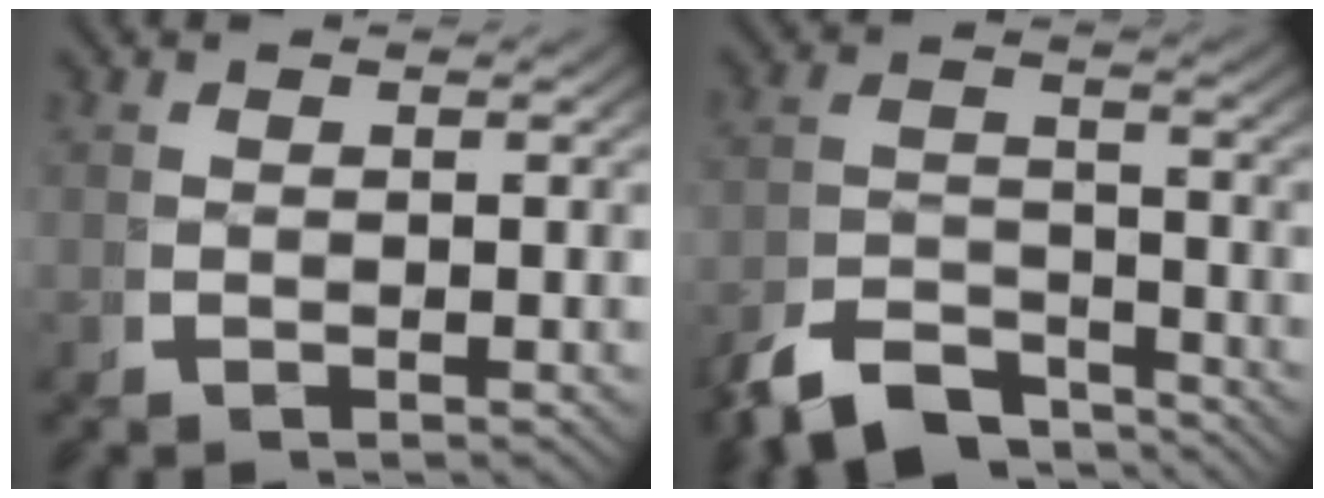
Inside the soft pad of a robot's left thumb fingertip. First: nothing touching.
{"total": 6.7, "force": [-5.3, 2.8, 2.9], "torque": [-0.048, -0.022, -0.092]}